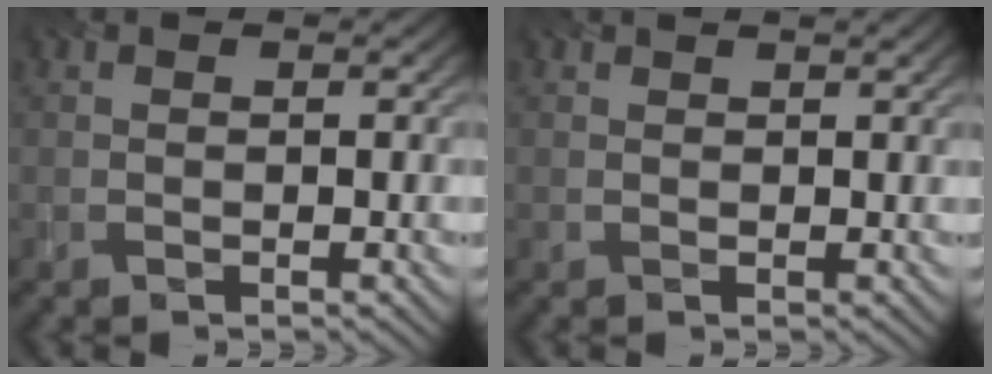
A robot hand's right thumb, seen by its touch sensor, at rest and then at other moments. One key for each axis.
{"total": 1.0, "fx": 0.9, "fy": 0.3, "fz": 0.3, "tx": -0.008, "ty": -0.001, "tz": 0.020}